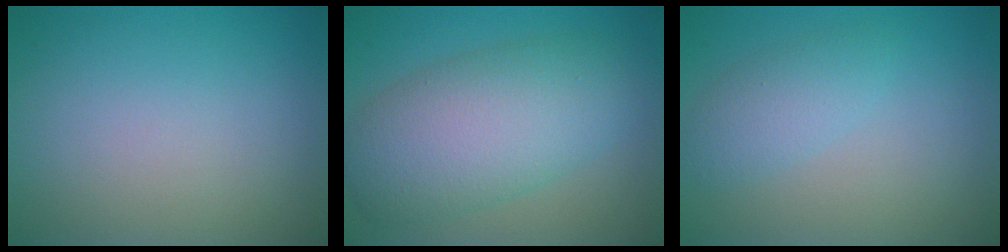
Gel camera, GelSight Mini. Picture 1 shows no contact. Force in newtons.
{"total": 8.5, "press": 8.5, "slide": 0.3}
{"total": 2.5, "press": 2.5, "slide": 0.0}